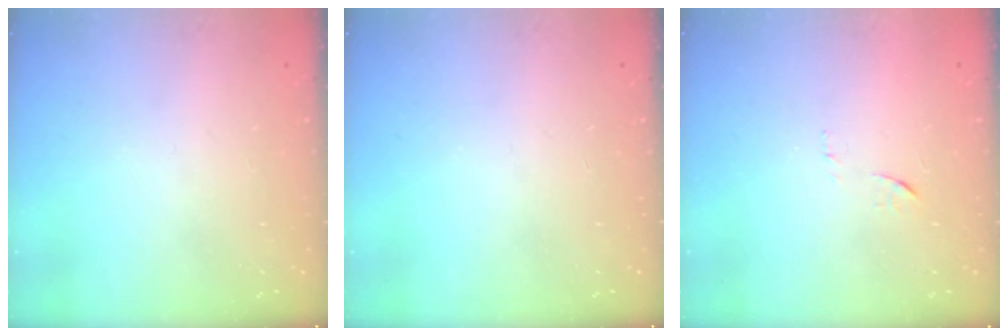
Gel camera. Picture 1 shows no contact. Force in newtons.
{"total": 0.0}
{"total": 6.5, "press": 6.5, "slide": 0.5}